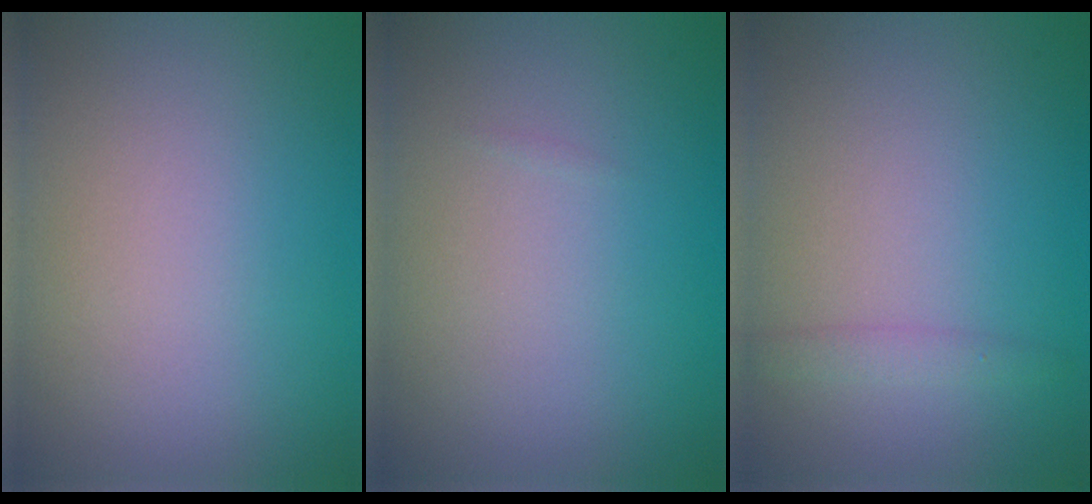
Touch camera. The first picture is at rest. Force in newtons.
{"total": 0.0}
{"total": 1.1, "press": 1.1, "slide": 0.1}